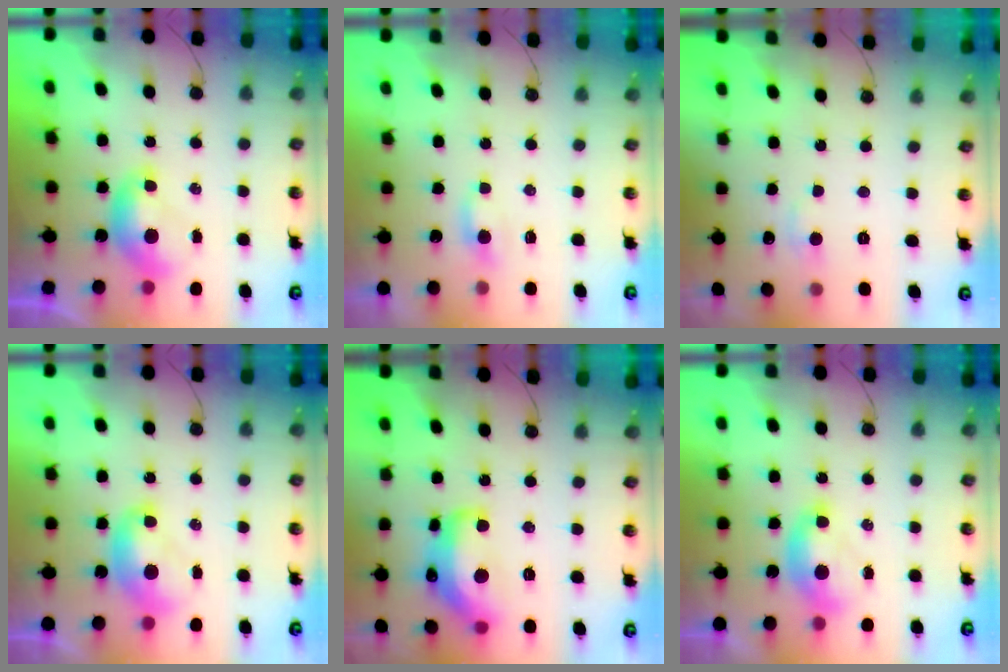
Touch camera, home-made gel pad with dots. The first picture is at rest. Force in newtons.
{"total": 1.6, "press": 1.5, "slide": 0.4}
{"total": 1.8, "press": 1.7, "slide": 0.6}
{"total": 1.9, "press": 1.9, "slide": 0.2}
{"total": 10.9, "press": 10.8, "slide": 0.8}
{"total": 1.5, "press": 1.4, "slide": 0.5}